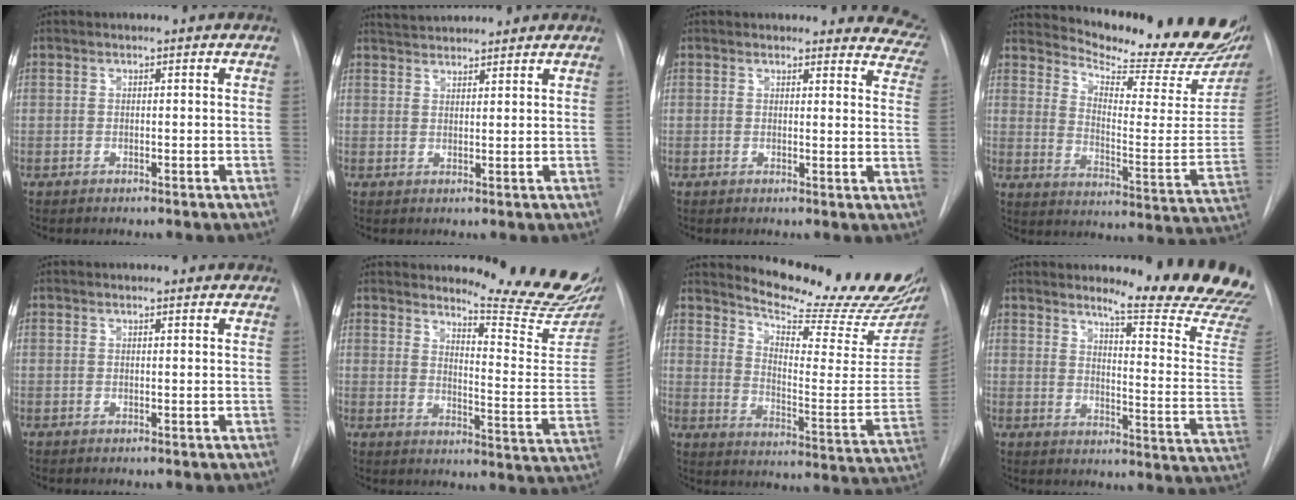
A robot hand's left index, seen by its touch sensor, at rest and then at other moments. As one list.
[{"total": 5.5, "force": [5.3, 0.6, 1.3], "torque": [-0.028, 0.036, 0.088]}, {"total": 11.8, "force": [11.3, 3.4, 0.4], "torque": [0.054, -0.064, 0.074]}, {"total": 22.0, "force": [20.1, 2.8, 8.3], "torque": [-0.126, -0.099, 0.258]}, {"total": 2.9, "force": [2.8, 0.5, 0.6], "torque": [-0.014, 0.014, 0.026]}, {"total": 16.8, "force": [15.9, 0.3, 5.5], "torque": [-0.075, -0.124, 0.187]}, {"total": 21.8, "force": [20.0, 1.4, 8.6], "torque": [-0.130, -0.111, 0.258]}, {"total": 18.4, "force": [17.3, 0.4, 6.5], "torque": [-0.082, -0.137, 0.194]}]